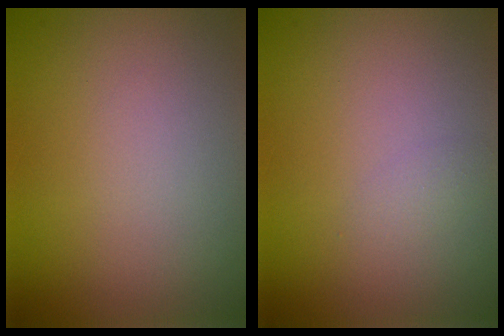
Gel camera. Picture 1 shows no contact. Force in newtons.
{"total": 0.8, "press": 0.8, "slide": 0.0}